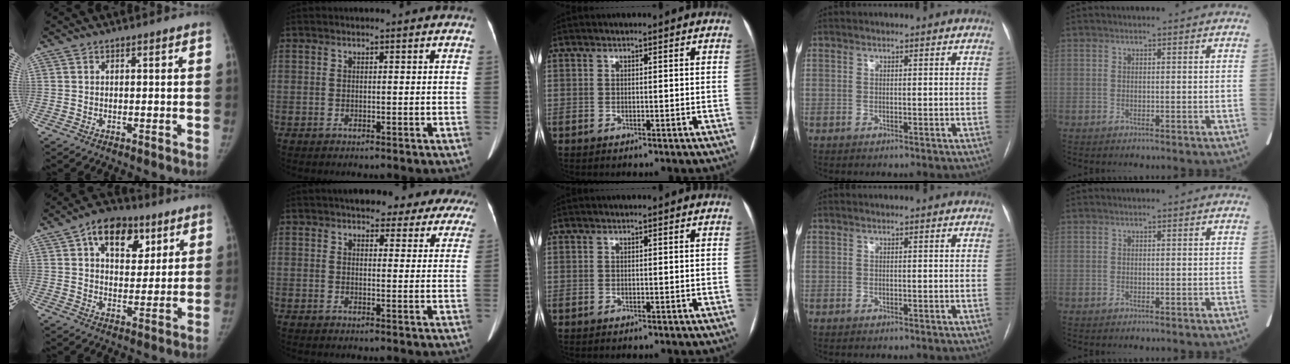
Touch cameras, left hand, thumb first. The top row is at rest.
{"thumb": {"total": 13.2, "force": [6.2, 8.3, 8.2], "torque": [-0.083, -0.013, 0.096]}, "index": {"total": 15.5, "force": [13.5, 5.3, 5.5], "torque": [-0.038, 0.009, 0.139]}}